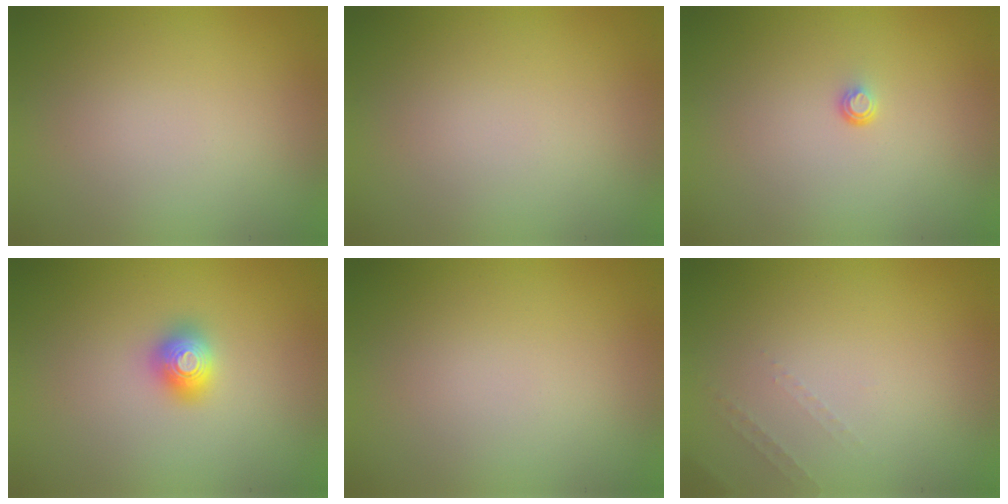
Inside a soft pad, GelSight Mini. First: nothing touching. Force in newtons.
{"total": 0.0}
{"total": 0.7, "press": 0.4, "slide": 0.6}
{"total": 2.0, "press": 2.0, "slide": 0.1}
{"total": 0.0}
{"total": 0.9, "press": 0.9, "slide": 0.3}